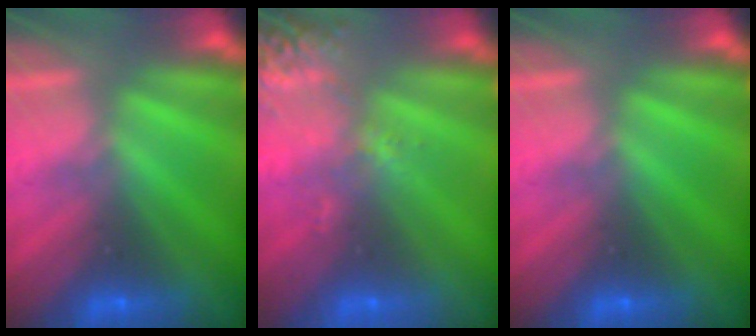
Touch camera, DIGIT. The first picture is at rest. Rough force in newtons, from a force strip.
{"total": 2.6}
{"total": 0.0}